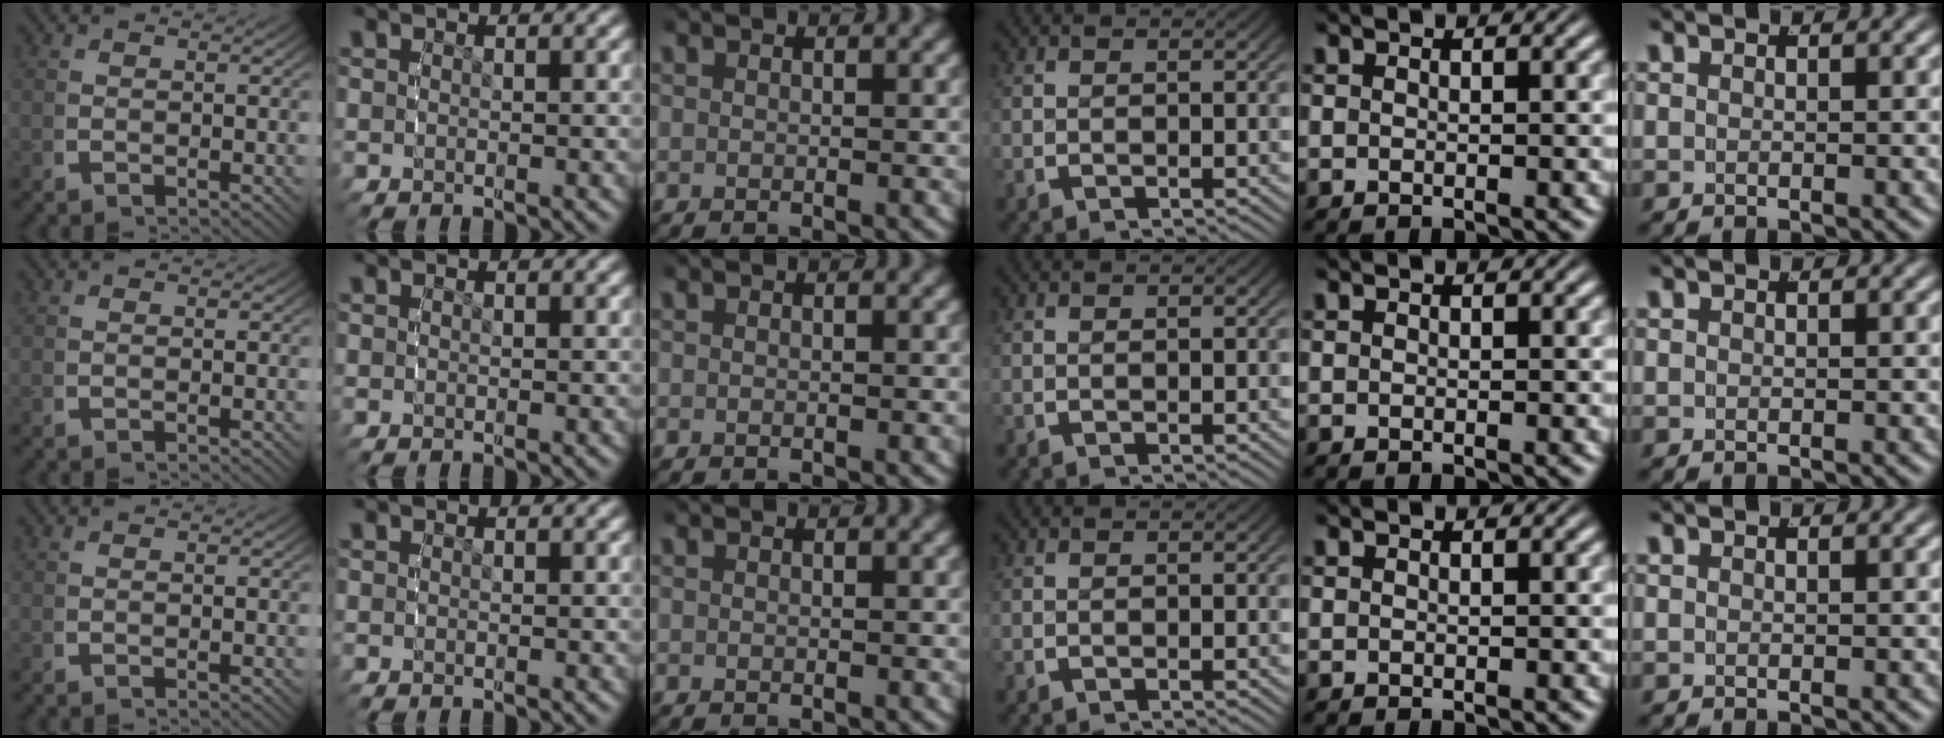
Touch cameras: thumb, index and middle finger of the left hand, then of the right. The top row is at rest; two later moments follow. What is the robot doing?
{"motion": "grasp_and_lifting", "object": "dispenser bottle"}